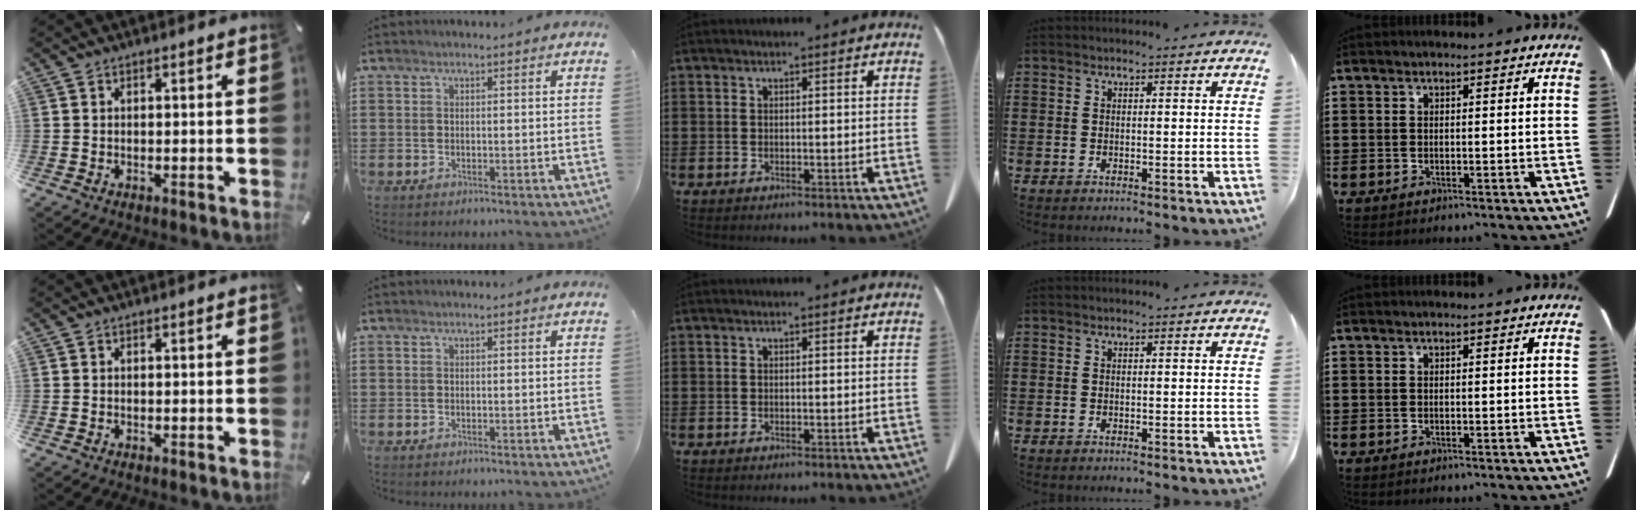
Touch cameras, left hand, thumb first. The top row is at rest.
{}